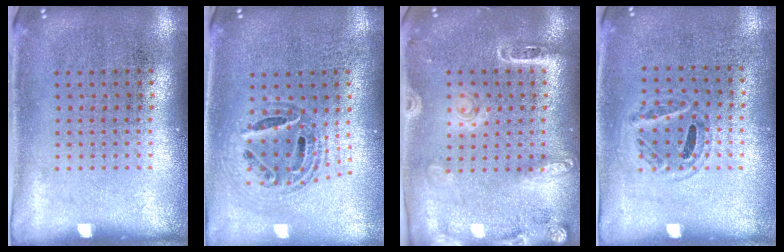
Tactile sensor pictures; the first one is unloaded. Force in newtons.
{"total": 0.9, "press": 0.9, "slide": 0.2}
{"total": 1.8, "press": 1.7, "slide": 0.7}
{"total": 1.0, "press": 0.8, "slide": 0.6}